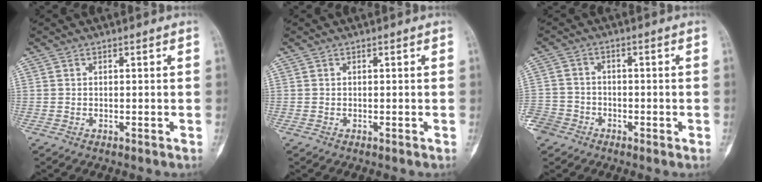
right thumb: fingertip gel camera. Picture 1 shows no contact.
{"total": 0.0}
{"total": 6.3, "force": [-3.7, 4.9, 1.2], "torque": [-0.019, 0.018, -0.074]}